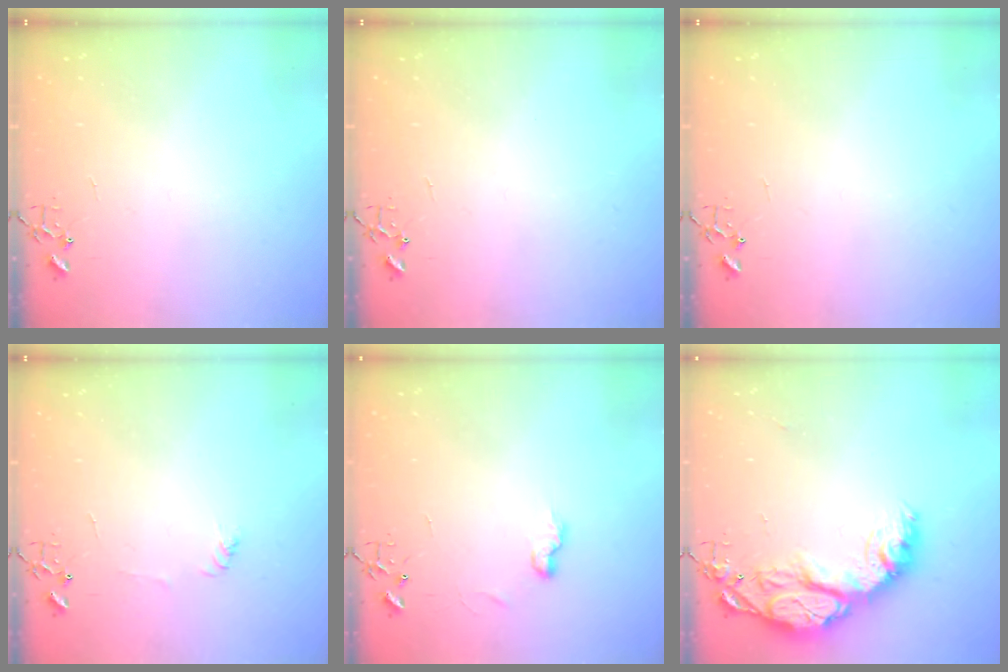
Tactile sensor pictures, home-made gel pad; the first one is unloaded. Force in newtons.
{"total": 0.0}
{"total": 0.0}
{"total": 3.6, "press": 3.6, "slide": 0.4}
{"total": 6.0, "press": 6.0, "slide": 0.7}
{"total": 18.6, "press": 18.5, "slide": 1.4}